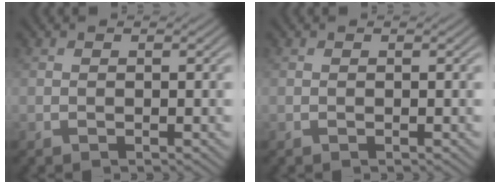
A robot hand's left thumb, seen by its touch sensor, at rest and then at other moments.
{"total": 0.0}